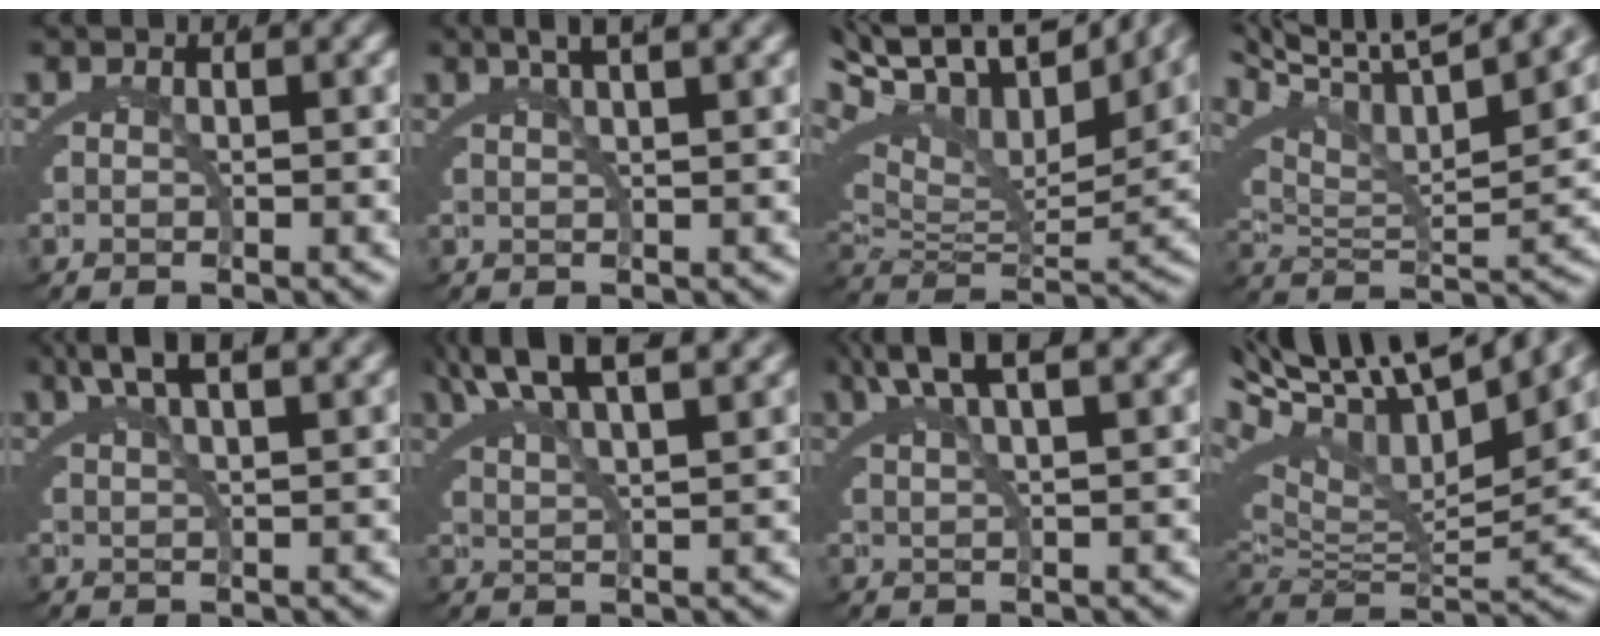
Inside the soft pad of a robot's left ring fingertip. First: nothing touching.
{"total": 2.7, "force": [2.3, -0.5, 1.2], "torque": [-0.018, 0.017, 0.038]}
{"total": 12.9, "force": [7.2, 5.8, 8.9], "torque": [-0.137, 0.037, 0.103]}
{"total": 9.0, "force": [5.9, 2.1, 6.4], "torque": [-0.084, 0.026, 0.090]}
{"total": 4.2, "force": [3.6, -1.1, 1.9], "torque": [-0.027, 0.018, 0.061]}
{"total": 6.1, "force": [5.1, -1.0, 3.0], "torque": [-0.048, 0.015, 0.088]}
{"total": 4.8, "force": [3.9, -1.2, 2.5], "torque": [-0.038, 0.019, 0.068]}
{"total": 12.4, "force": [6.9, 5.4, 8.8], "torque": [-0.139, 0.031, 0.103]}